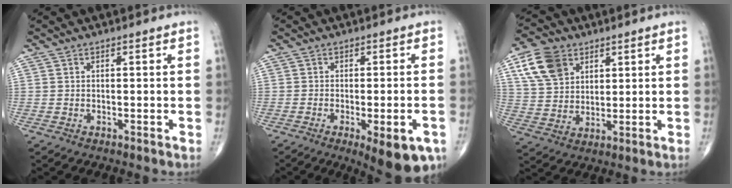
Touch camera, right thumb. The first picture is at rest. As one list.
[{"total": 11.0, "force": [-5.0, 3.4, 9.2], "torque": [-0.109, 0.004, -0.062]}, {"total": 10.5, "force": [5.0, 7.5, 5.5], "torque": [-0.085, -0.012, 0.098]}]